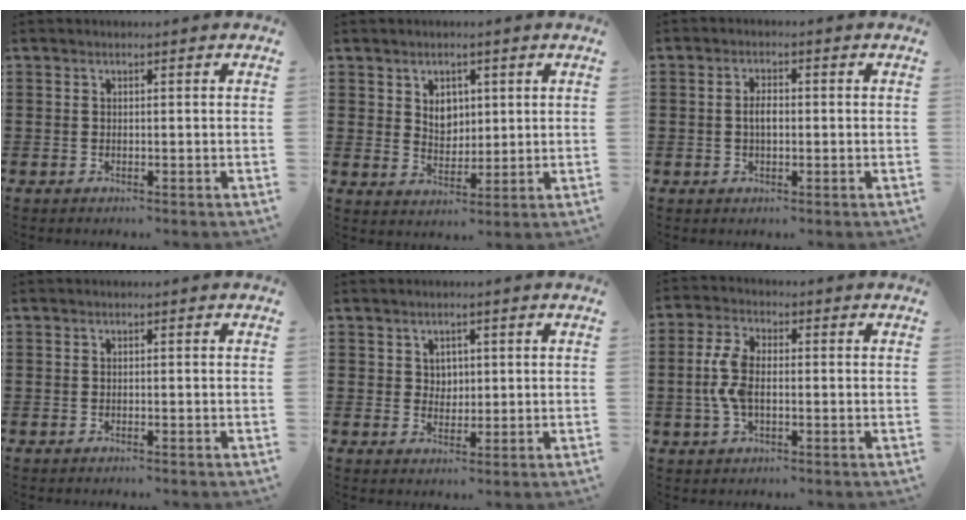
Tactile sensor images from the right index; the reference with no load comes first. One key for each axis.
{"total": 3.8, "fx": 1.7, "fy": 3.0, "fz": 1.7, "tx": -0.027, "ty": 0.004, "tz": 0.026}
{"total": 2.5, "fx": -0.2, "fy": 1.2, "fz": 2.2, "tx": -0.042, "ty": 0.004, "tz": -0.004}
{"total": 0.0}
{"total": 2.3, "fx": 1.2, "fy": 1.9, "fz": 0.6, "tx": -0.019, "ty": 0.008, "tz": 0.021}
{"total": 6.2, "fx": -0.5, "fy": 3.3, "fz": 5.3, "tx": -0.133, "ty": -0.002, "tz": -0.018}